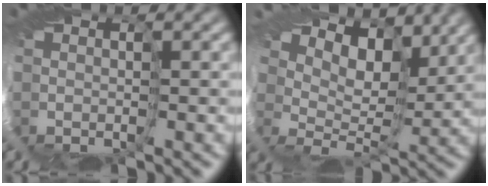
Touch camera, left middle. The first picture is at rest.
{"total": 6.8, "force": [6.0, 1.6, 2.8], "torque": [-0.038, 0.014, 0.057]}